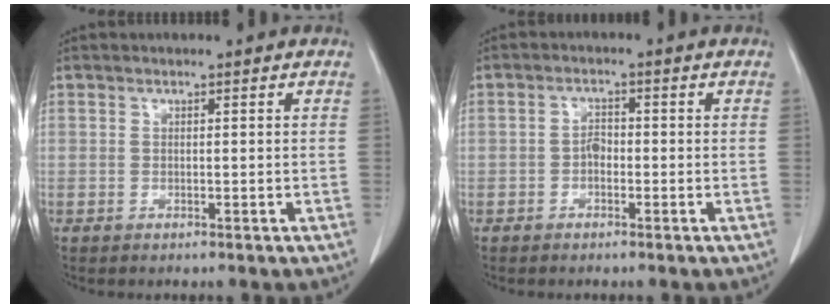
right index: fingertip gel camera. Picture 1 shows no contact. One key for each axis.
{"total": 1.8, "fx": -0.7, "fy": 1.0, "fz": 1.3, "tx": -0.019, "ty": 0.006, "tz": -0.013}